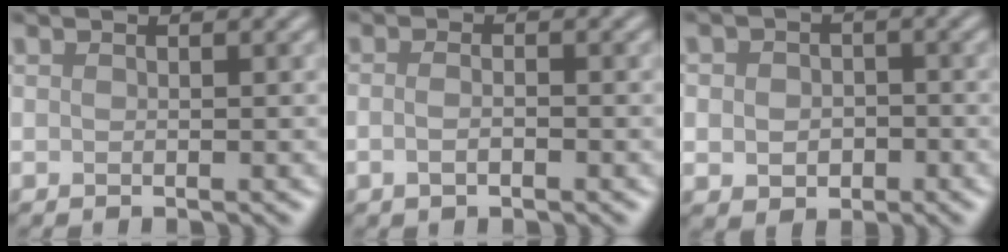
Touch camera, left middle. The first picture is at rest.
{"total": 1.6, "force": [-0.6, 0.7, 1.4], "torque": [-0.025, -0.002, -0.014]}
{"total": 3.6, "force": [-0.5, 3.0, 2.0], "torque": [-0.018, -0.007, -0.014]}